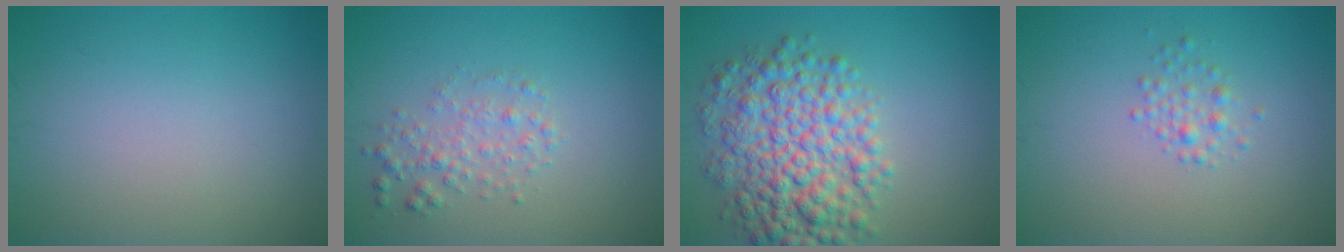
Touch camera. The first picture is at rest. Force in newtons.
{"total": 2.1, "press": 2.1, "slide": 0.0}
{"total": 7.8, "press": 7.8, "slide": 0.0}
{"total": 1.4, "press": 1.4, "slide": 0.1}